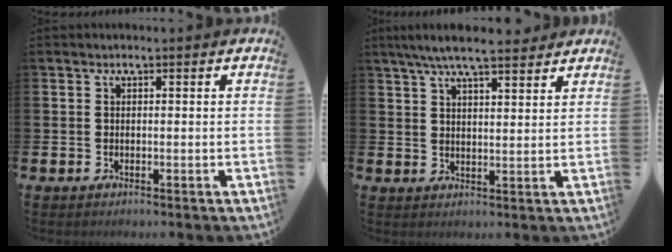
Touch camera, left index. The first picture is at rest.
{"total": 6.5, "force": [5.9, 1.0, 2.6], "torque": [-0.063, -0.017, 0.107]}